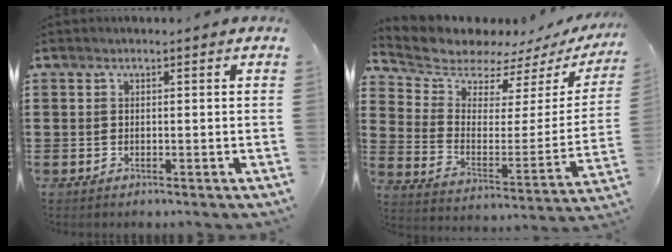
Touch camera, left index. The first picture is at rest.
{"total": 6.5, "force": [6.2, 1.9, 0.2], "torque": [-0.050, -0.052, 0.107]}